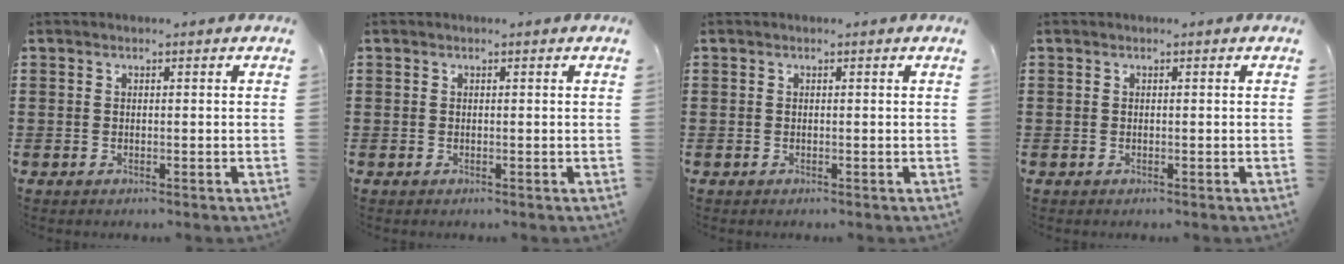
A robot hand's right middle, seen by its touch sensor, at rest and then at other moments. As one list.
[{"total": 0.0}, {"total": 0.0}, {"total": 0.0}]